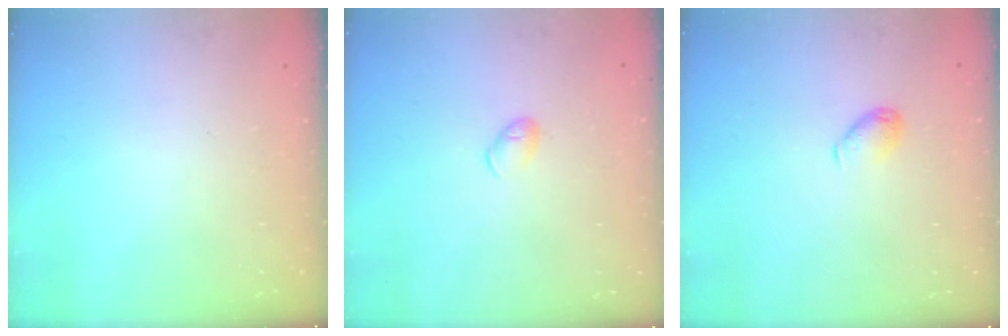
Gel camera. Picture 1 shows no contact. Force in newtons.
{"total": 4.8, "press": 4.7, "slide": 0.6}
{"total": 5.1, "press": 5.1, "slide": 0.4}